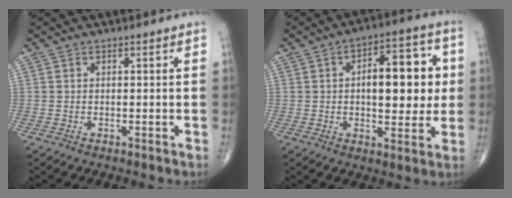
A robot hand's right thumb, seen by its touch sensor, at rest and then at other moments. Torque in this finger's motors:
{"motor_torque": [0.01, 0.31, 0.46, -0.08, 0.12]}